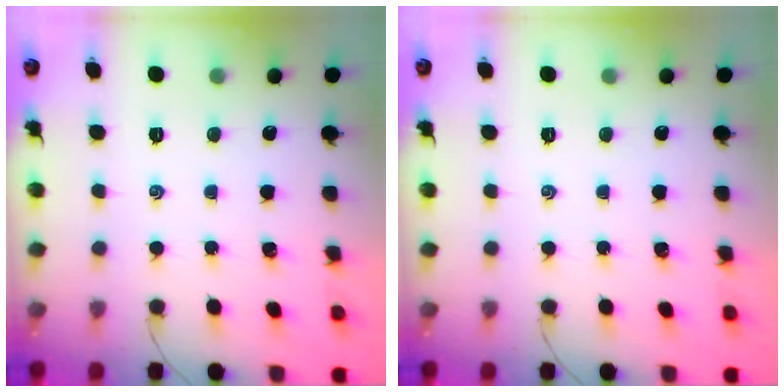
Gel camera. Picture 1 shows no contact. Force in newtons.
{"total": 0.0}